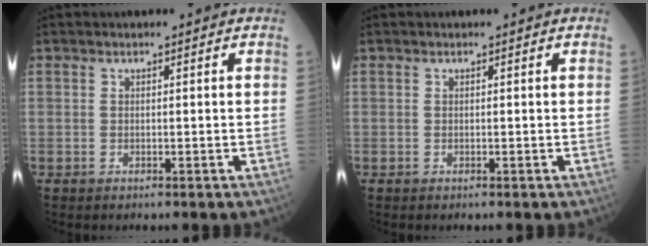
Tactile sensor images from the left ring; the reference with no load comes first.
{"total": 0.0}